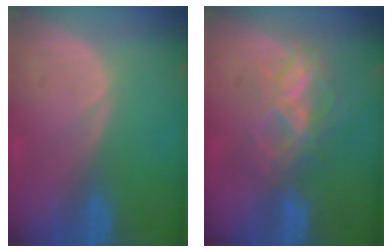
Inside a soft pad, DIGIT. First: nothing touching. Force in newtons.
{"total": 6.8, "press": 6.1, "slide": 3.1}